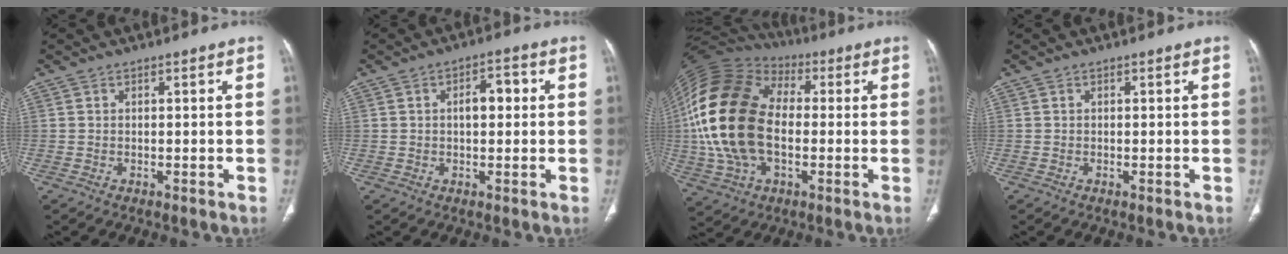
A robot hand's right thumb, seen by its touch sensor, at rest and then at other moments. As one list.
[{"total": 4.8, "force": [0.6, 2.6, 4.0], "torque": [-0.055, 0.014, 0.005]}, {"total": 23.7, "force": [-0.1, 14.8, 18.5], "torque": [-0.394, 0.011, -0.004]}, {"total": 0.0}]